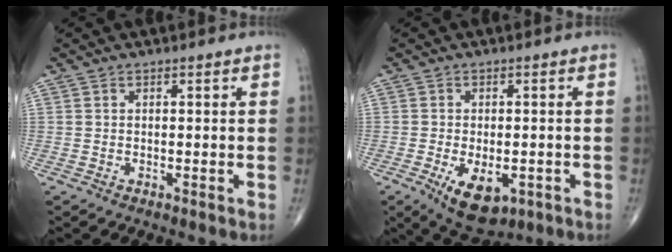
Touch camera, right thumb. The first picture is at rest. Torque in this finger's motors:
{"motor_torque": [0.18, 0.07, 0.42, 0.24, 0.01]}